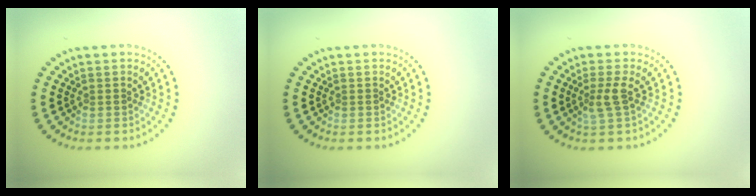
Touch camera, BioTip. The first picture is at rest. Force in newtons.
{"total": 0.0}
{"total": 1.9, "press": 1.4, "slide": 1.2}